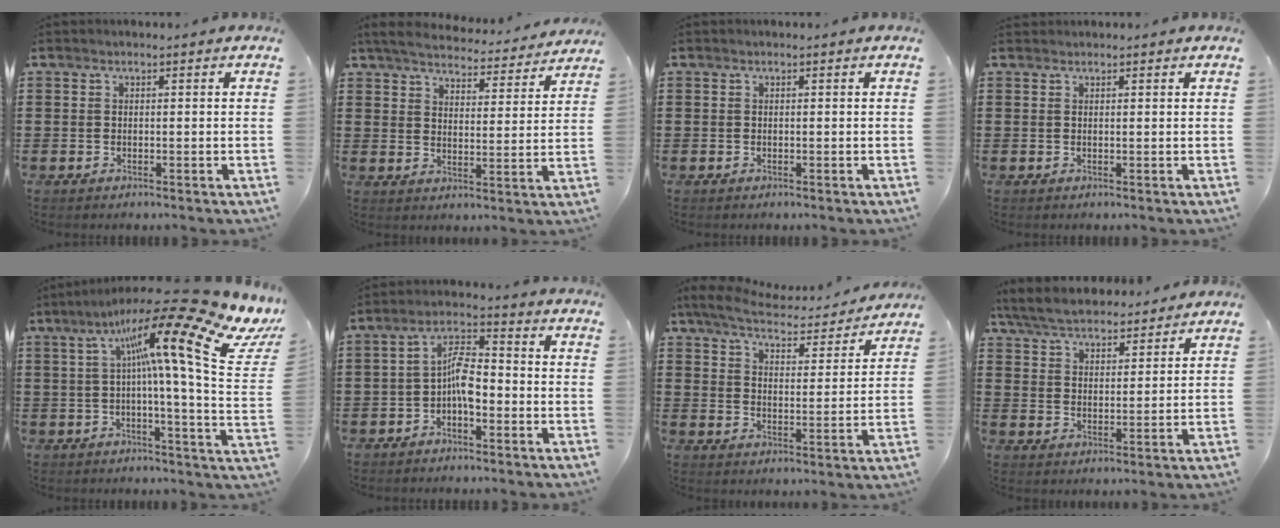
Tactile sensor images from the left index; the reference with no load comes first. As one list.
[{"total": 5.2, "force": [5.0, 0.2, 1.1], "torque": [-0.048, -0.036, 0.086]}, {"total": 0.0}, {"total": 0.7, "force": [0.7, 0.0, 0.0], "torque": [-0.002, 0.001, 0.014]}, {"total": 18.5, "force": [9.0, 2.1, 16.0], "torque": [-0.289, -0.061, 0.128]}, {"total": 6.3, "force": [-1.8, 2.6, 5.5], "torque": [-0.111, 0.014, -0.038]}, {"total": 5.6, "force": [5.2, 0.7, 1.8], "torque": [-0.062, -0.037, 0.087]}, {"total": 6.1, "force": [5.8, 1.2, 1.5], "torque": [-0.054, -0.020, 0.105]}]